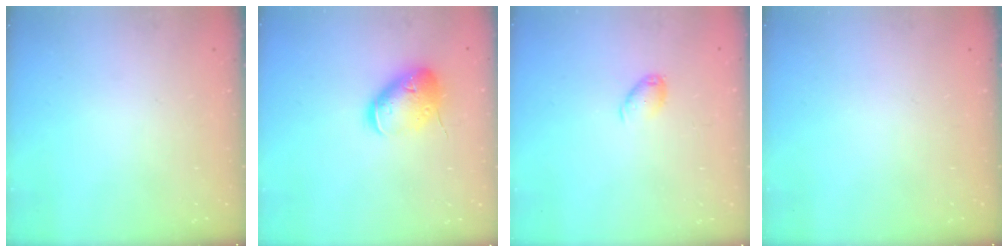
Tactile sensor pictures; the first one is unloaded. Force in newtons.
{"total": 13.2, "press": 13.1, "slide": 1.8}
{"total": 5.8, "press": 5.8, "slide": 0.5}
{"total": 0.0}